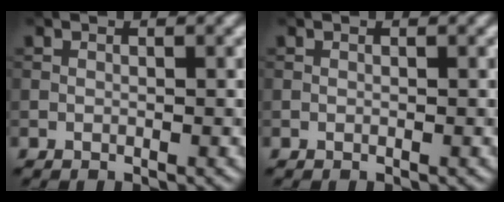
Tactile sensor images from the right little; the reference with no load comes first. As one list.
[{"total": 0.0}]